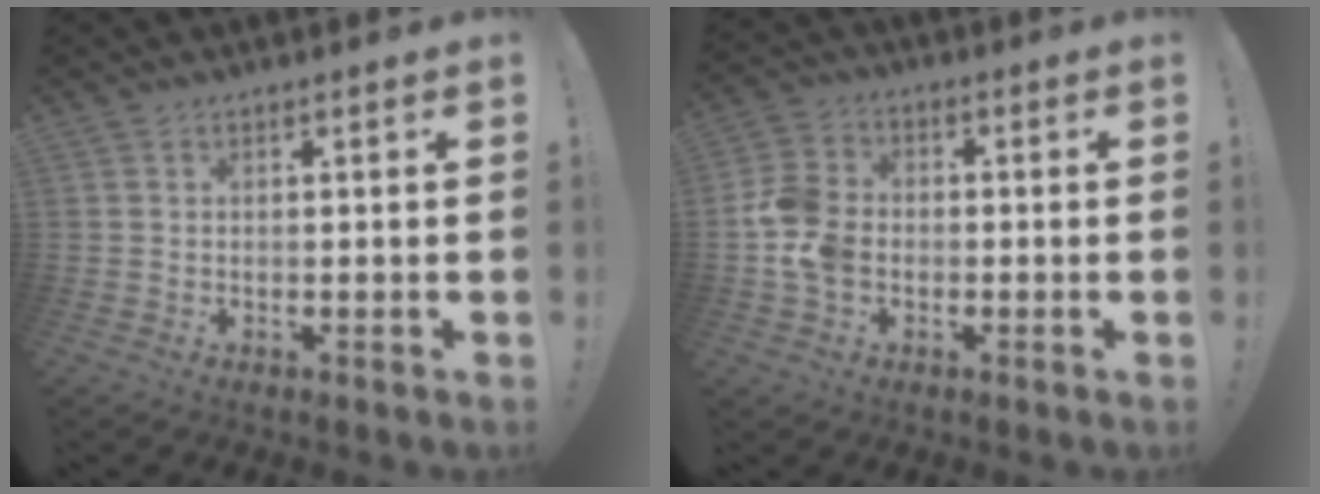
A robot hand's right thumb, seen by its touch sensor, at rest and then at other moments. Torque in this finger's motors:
{"motor_torque": [1.51, 1.40, 1.07, -0.50, 0.29]}